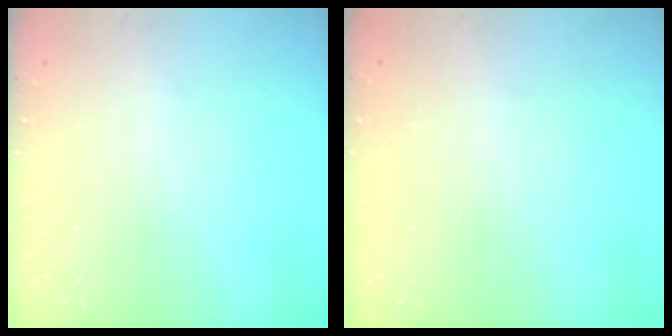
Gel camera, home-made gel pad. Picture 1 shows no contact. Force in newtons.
{"total": 0.0}